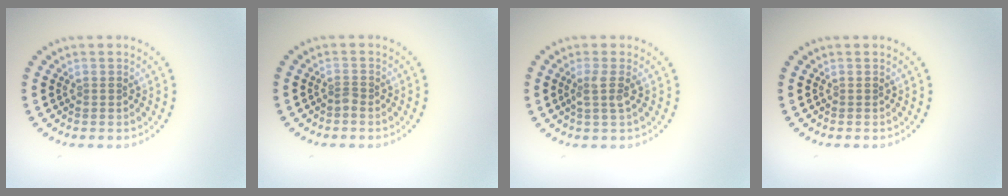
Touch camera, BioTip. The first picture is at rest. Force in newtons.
{"total": 0.8, "press": 0.5, "slide": 0.6}
{"total": 1.9, "press": 1.5, "slide": 1.2}
{"total": 0.0}